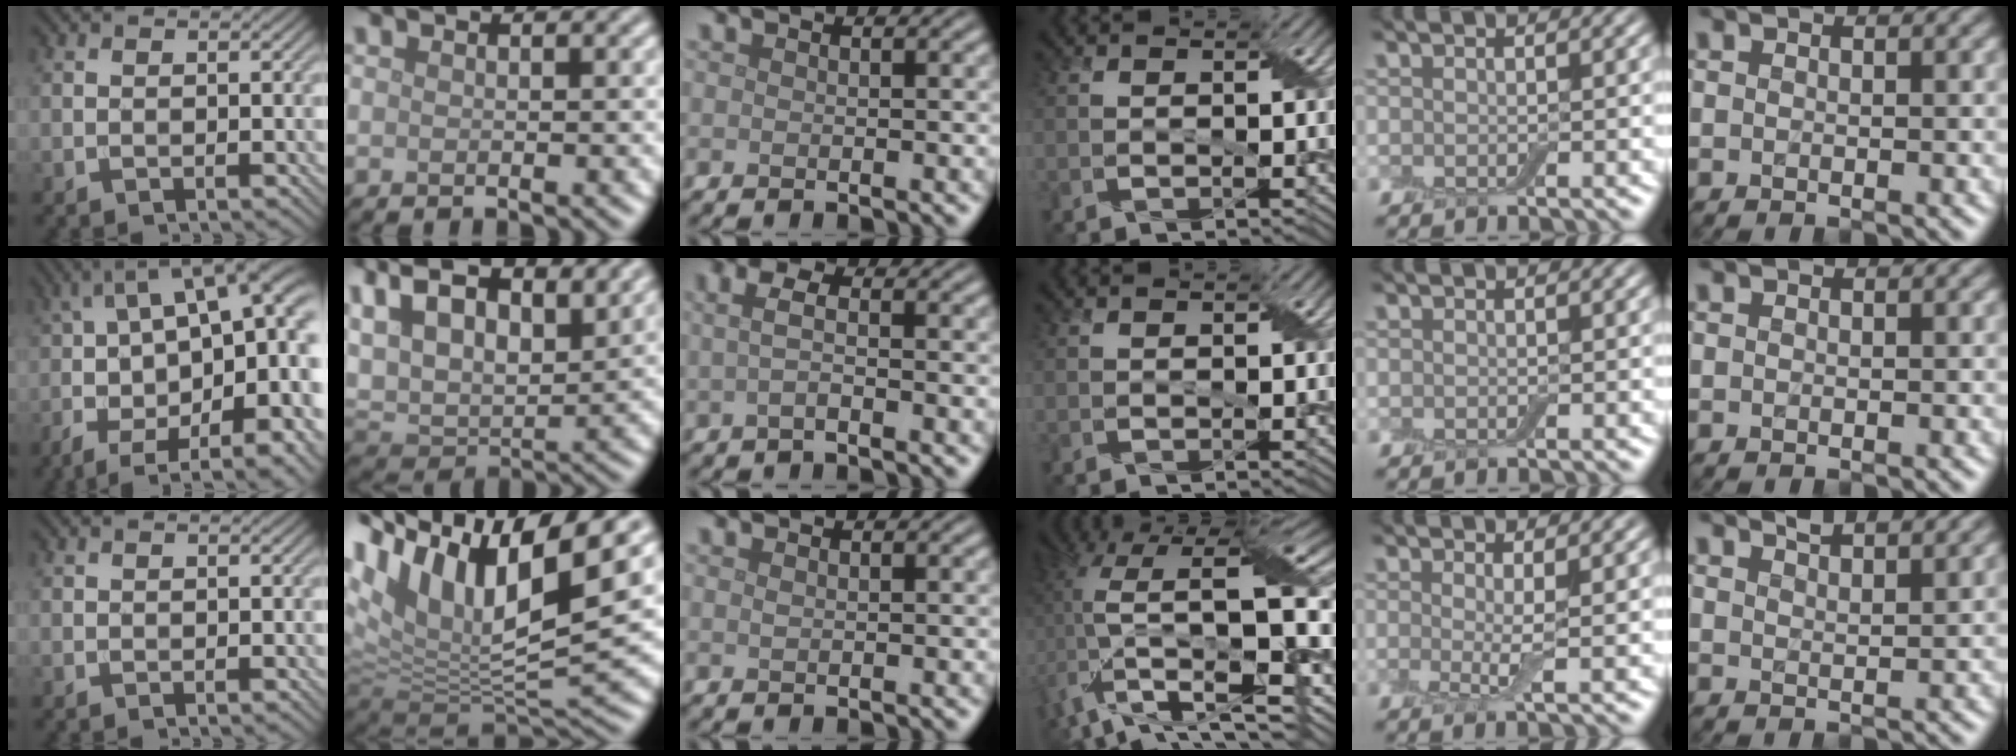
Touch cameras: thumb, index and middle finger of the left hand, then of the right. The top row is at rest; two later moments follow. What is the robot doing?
{"motion": "peel", "object": "bubble wrap"}